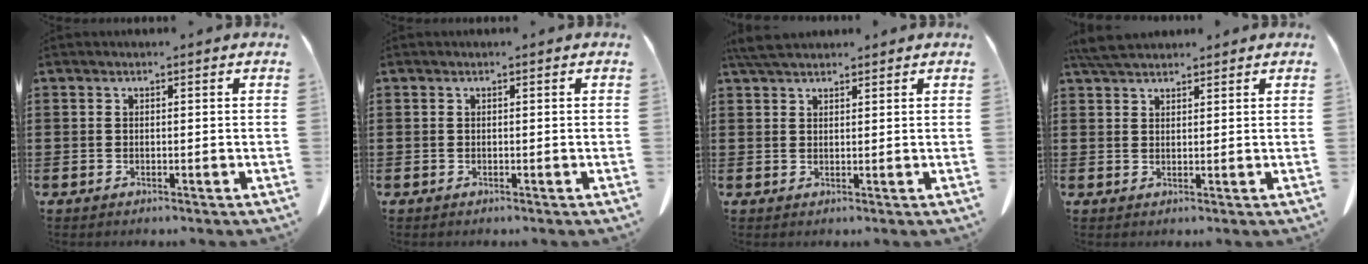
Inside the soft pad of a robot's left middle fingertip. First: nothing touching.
{"total": 0.0}
{"total": 3.5, "force": [3.0, 0.9, 1.6], "torque": [-0.039, 0.000, 0.057]}
{"total": 3.9, "force": [3.4, 0.9, 1.6], "torque": [-0.039, -0.002, 0.065]}